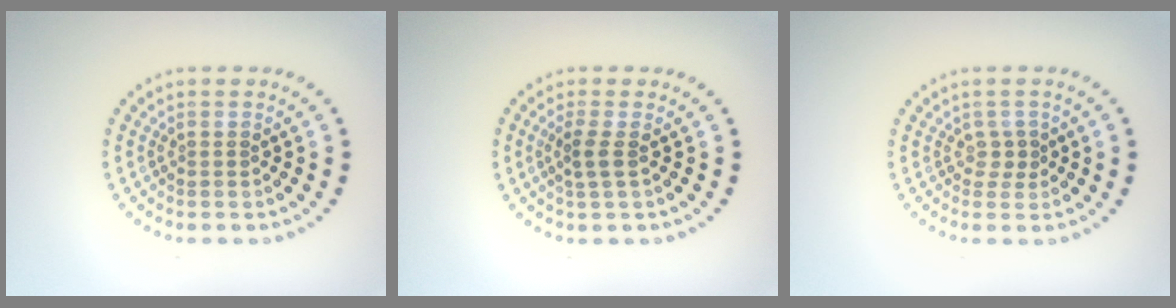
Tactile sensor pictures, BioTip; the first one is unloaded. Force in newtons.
{"total": 1.5, "press": 1.3, "slide": 0.9}
{"total": 1.0, "press": 0.8, "slide": 0.6}